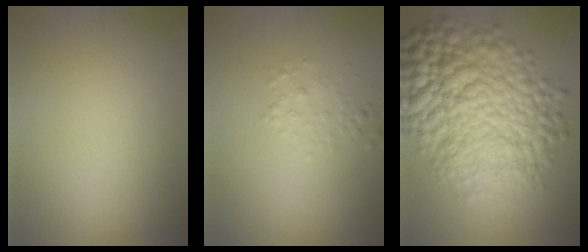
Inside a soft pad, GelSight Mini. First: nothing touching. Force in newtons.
{"total": 1.4, "press": 1.4, "slide": 0.0}
{"total": 12.8, "press": 12.8, "slide": 0.2}